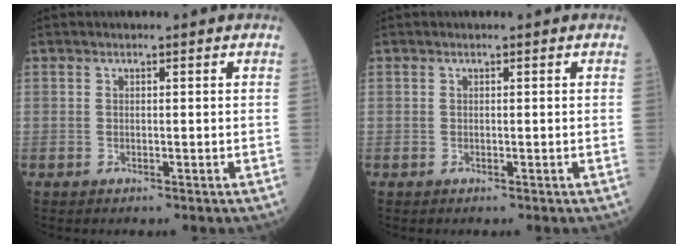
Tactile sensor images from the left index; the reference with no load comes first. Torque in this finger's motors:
{"motor_torque": [-0.02, 0.02, 0.00, 0.00]}